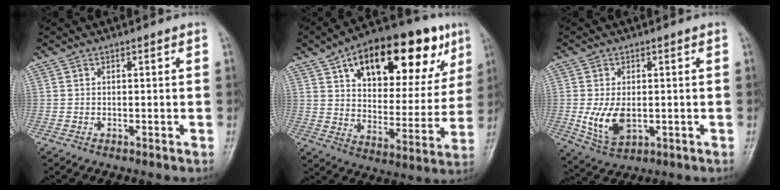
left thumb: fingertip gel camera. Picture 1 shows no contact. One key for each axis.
{"total": 26.3, "fx": 12.9, "fy": 12.8, "fz": 19.0, "tx": -0.237, "ty": -0.003, "tz": 0.194}
{"total": 7.5, "fx": -1.0, "fy": 4.6, "fz": 5.9, "tx": -0.108, "ty": -0.009, "tz": -0.006}